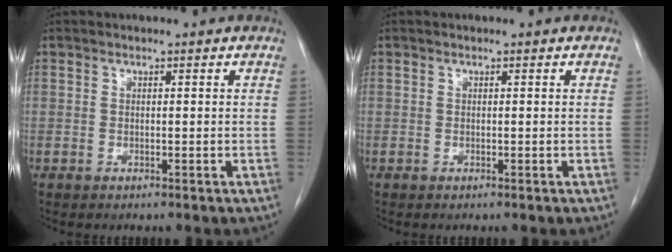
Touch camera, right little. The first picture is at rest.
{"total": 0.0}